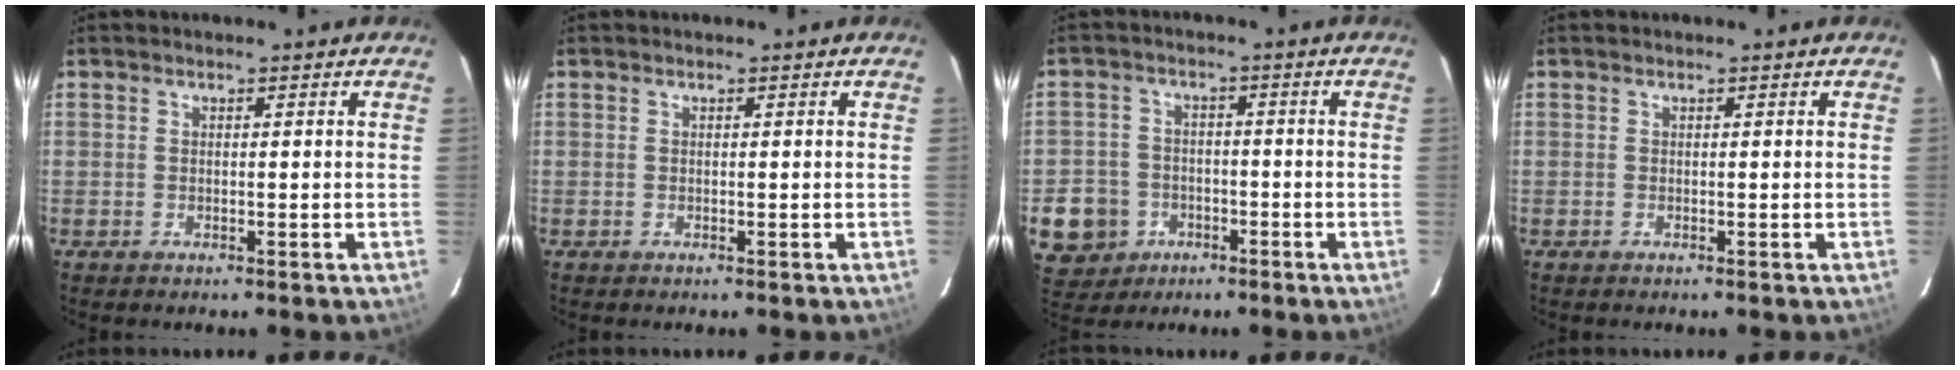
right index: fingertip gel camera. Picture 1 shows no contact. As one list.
[{"total": 0.0}, {"total": 9.7, "force": [-3.8, 8.6, 2.5], "torque": [-0.084, 0.019, -0.051]}, {"total": 0.0}]